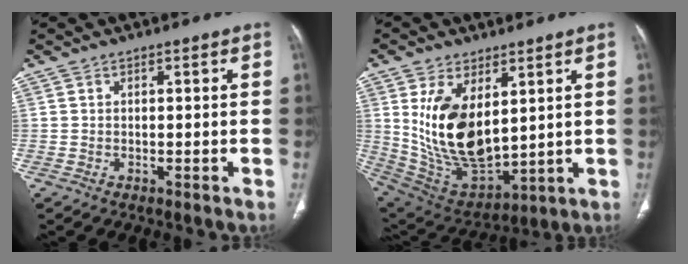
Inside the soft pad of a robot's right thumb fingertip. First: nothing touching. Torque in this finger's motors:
{"motor_torque": [1.15, 2.32, 1.62, -0.44, 0.20]}